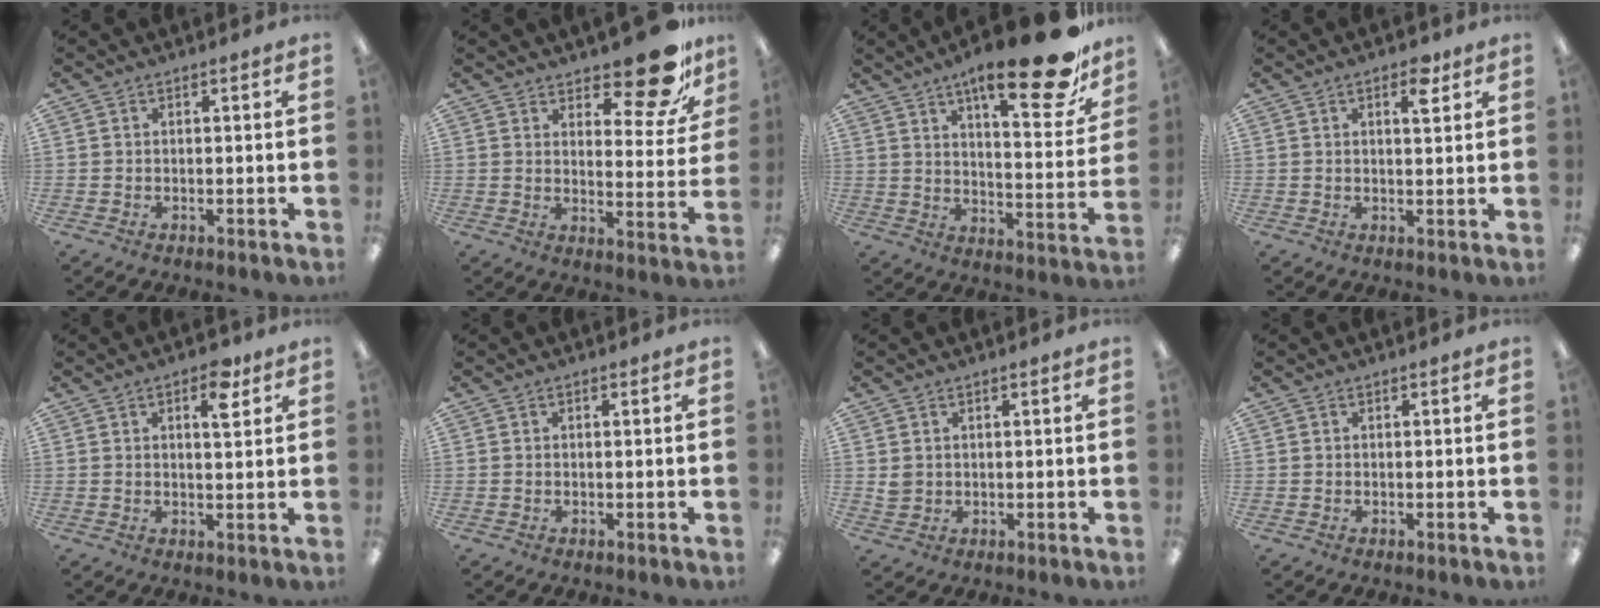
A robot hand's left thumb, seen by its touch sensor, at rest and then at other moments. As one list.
[{"total": 13.6, "force": [10.6, 4.5, 7.2], "torque": [-0.085, -0.076, 0.179]}, {"total": 21.5, "force": [14.2, 6.5, 14.8], "torque": [-0.200, -0.093, 0.221]}, {"total": 4.6, "force": [2.7, 1.8, 3.3], "torque": [-0.040, -0.008, 0.040]}, {"total": 6.0, "force": [3.4, 2.5, 4.3], "torque": [-0.054, -0.010, 0.051]}, {"total": 0.0}, {"total": 2.2, "force": [0.8, 2.0, 0.6], "torque": [-0.007, 0.000, 0.013]}, {"total": 0.0}]